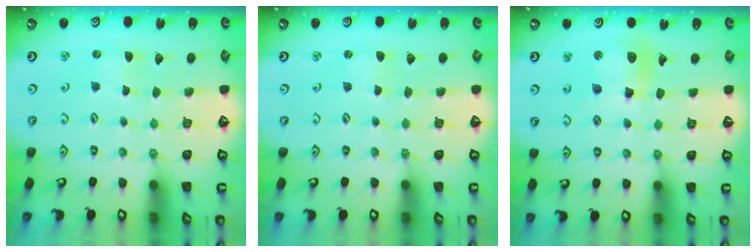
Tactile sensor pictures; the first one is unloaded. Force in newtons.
{"total": 0.6, "press": 0.6, "slide": 0.0}
{"total": 11.3, "press": 11.1, "slide": 2.2}